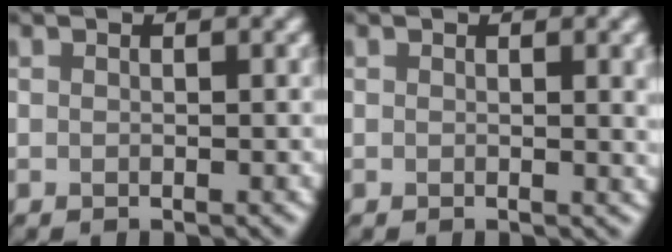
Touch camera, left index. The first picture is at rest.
{"total": 2.5, "force": [0.6, 0.8, 2.3], "torque": [-0.018, 0.001, 0.005]}